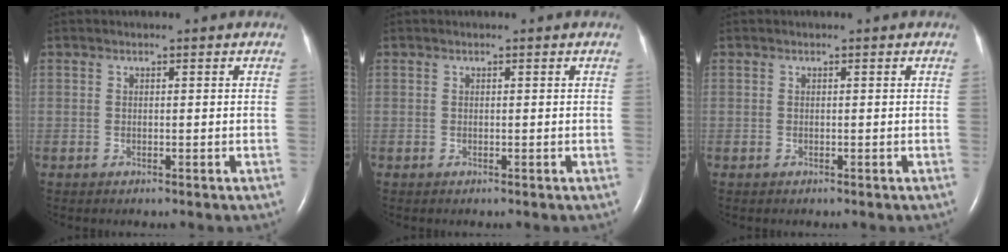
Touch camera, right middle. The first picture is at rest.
{"total": 0.0}
{"total": 0.0}